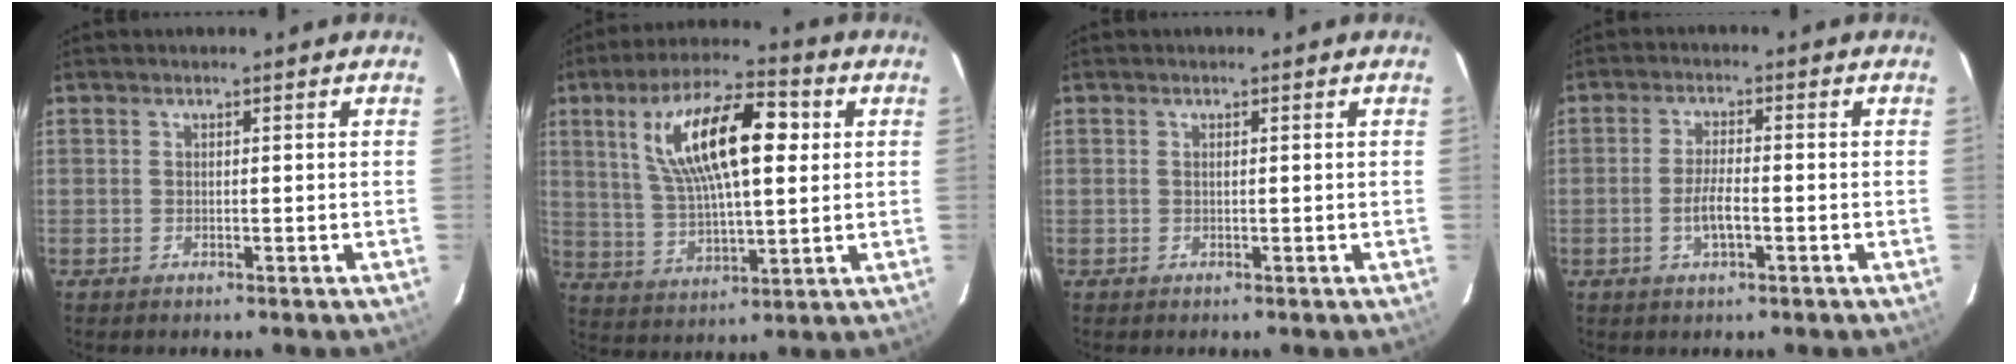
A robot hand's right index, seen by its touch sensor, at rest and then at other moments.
{"total": 17.4, "force": [4.9, 6.2, 15.5], "torque": [-0.281, 0.024, 0.091]}
{"total": 0.0}
{"total": 4.5, "force": [-1.6, 1.1, 4.1], "torque": [-0.083, 0.000, -0.029]}